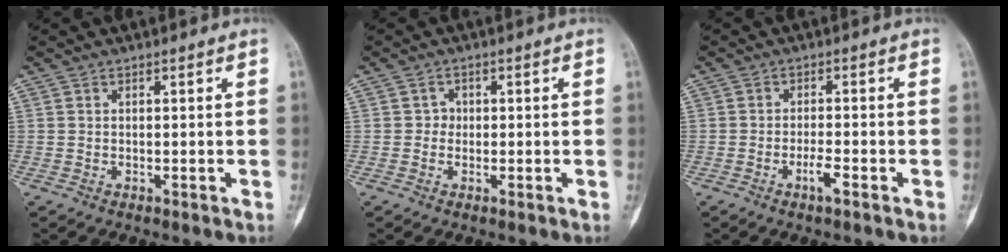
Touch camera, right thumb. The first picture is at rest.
{"total": 1.6, "force": [-0.1, 1.5, 0.5], "torque": [0.005, 0.007, -0.007]}
{"total": 2.9, "force": [-1.5, 0.5, 2.4], "torque": [-0.046, 0.006, -0.030]}